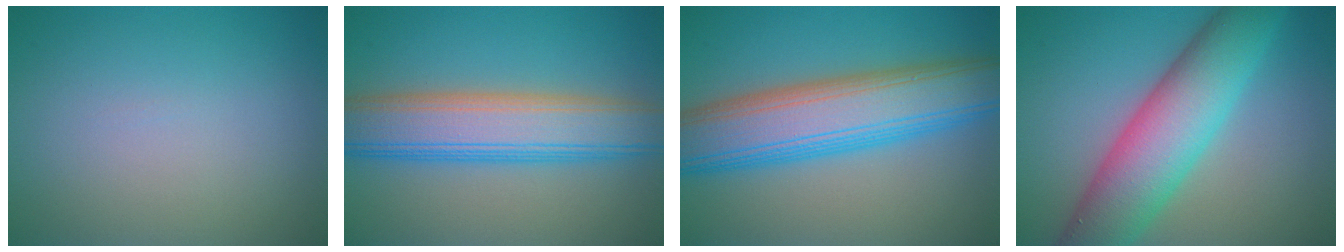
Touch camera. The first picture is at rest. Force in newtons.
{"total": 8.4, "press": 8.4, "slide": 0.3}
{"total": 10.3, "press": 10.3, "slide": 0.1}
{"total": 9.4, "press": 9.4, "slide": 0.1}